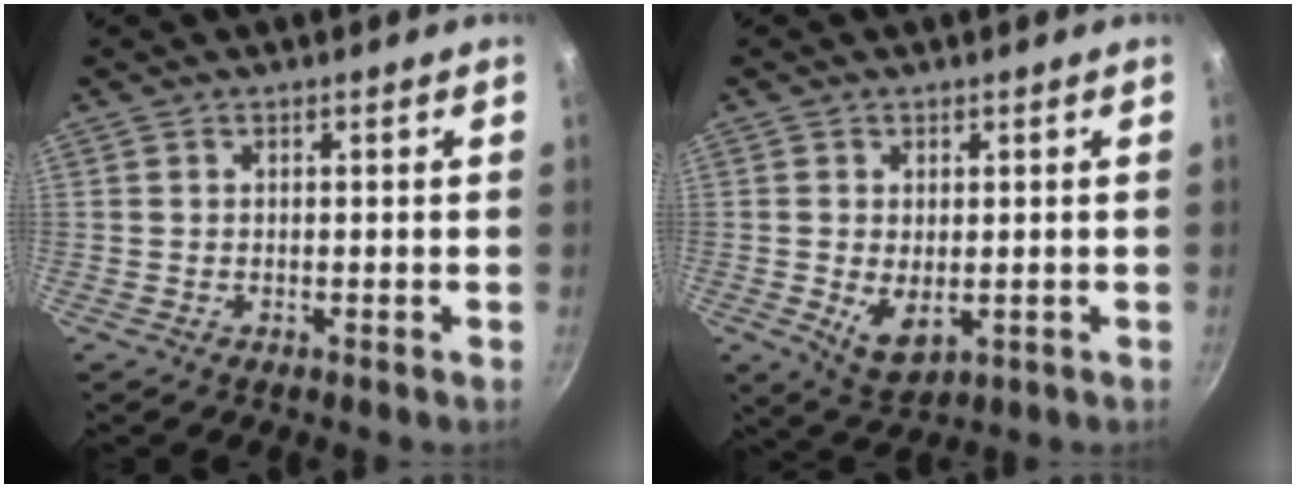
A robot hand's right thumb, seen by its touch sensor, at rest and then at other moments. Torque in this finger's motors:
{"motor_torque": [-0.63, 0.58, 0.21, 0.64, 0.01]}